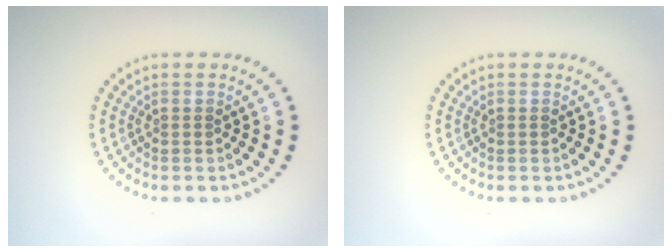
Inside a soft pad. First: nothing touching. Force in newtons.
{"total": 0.0}